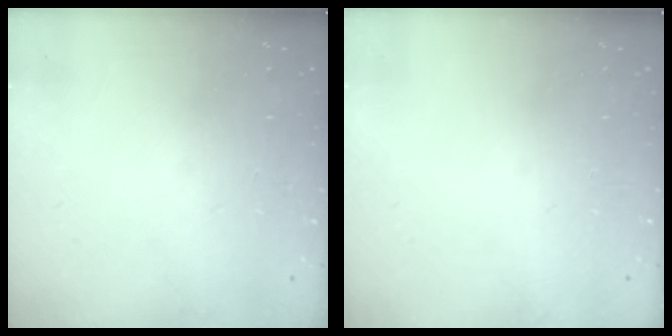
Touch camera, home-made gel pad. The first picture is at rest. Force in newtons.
{"total": 0.0}